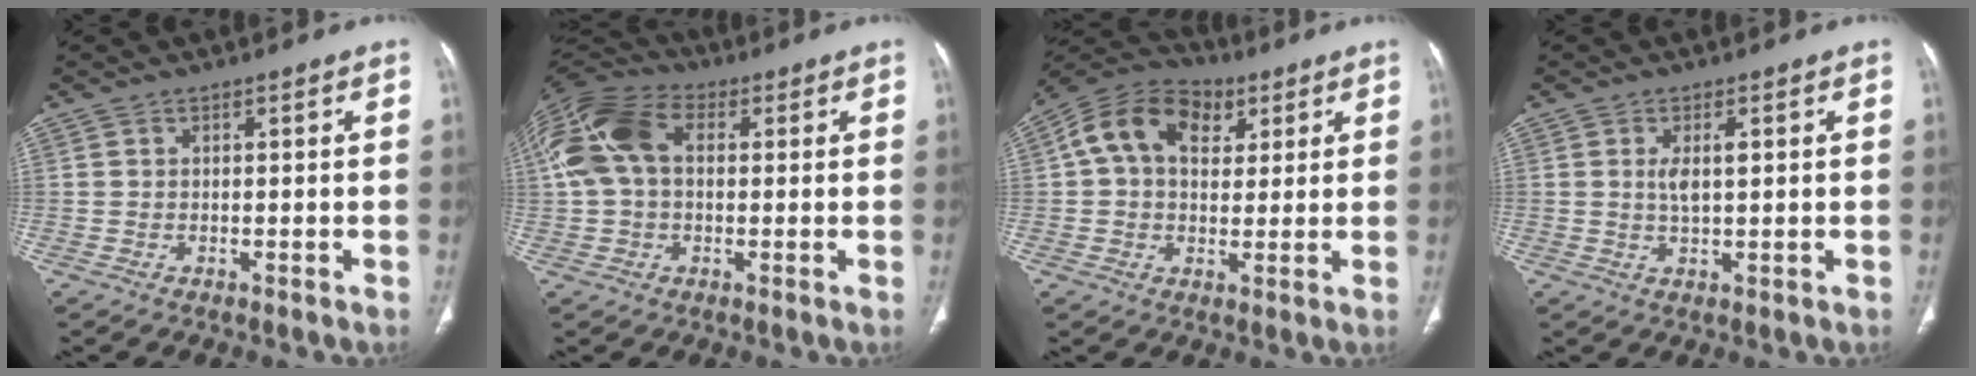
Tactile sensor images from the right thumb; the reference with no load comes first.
{"total": 14.8, "force": [2.6, 9.8, 10.8], "torque": [-0.228, 0.040, 0.039]}
{"total": 13.9, "force": [4.4, 9.6, 9.0], "torque": [-0.138, 0.017, 0.068]}
{"total": 3.5, "force": [0.7, 1.3, 3.2], "torque": [-0.061, -0.004, 0.014]}